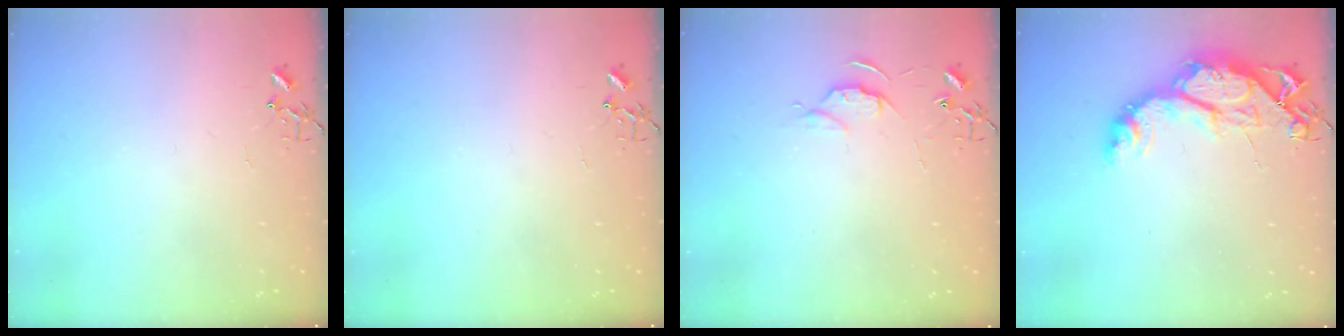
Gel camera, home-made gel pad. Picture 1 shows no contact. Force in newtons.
{"total": 0.0}
{"total": 5.7, "press": 5.6, "slide": 0.6}
{"total": 14.8, "press": 14.7, "slide": 1.4}